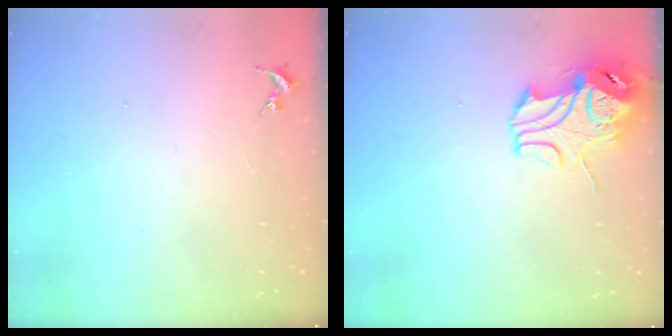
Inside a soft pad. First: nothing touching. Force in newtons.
{"total": 11.3, "press": 11.2, "slide": 1.7}